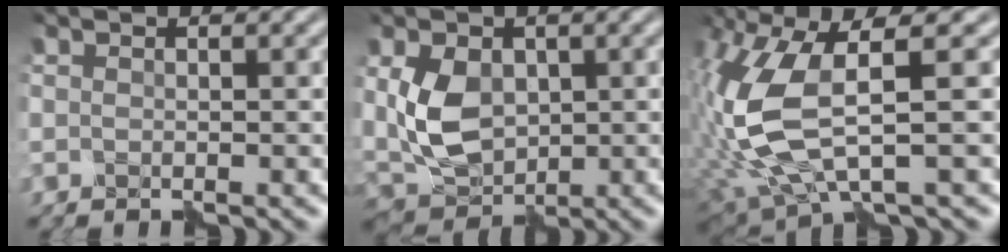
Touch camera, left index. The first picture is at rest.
{"total": 5.3, "force": [0.5, 3.7, 3.8], "torque": [-0.075, -0.002, 0.012]}
{"total": 9.4, "force": [0.8, 3.2, 8.8], "torque": [-0.219, -0.009, 0.018]}